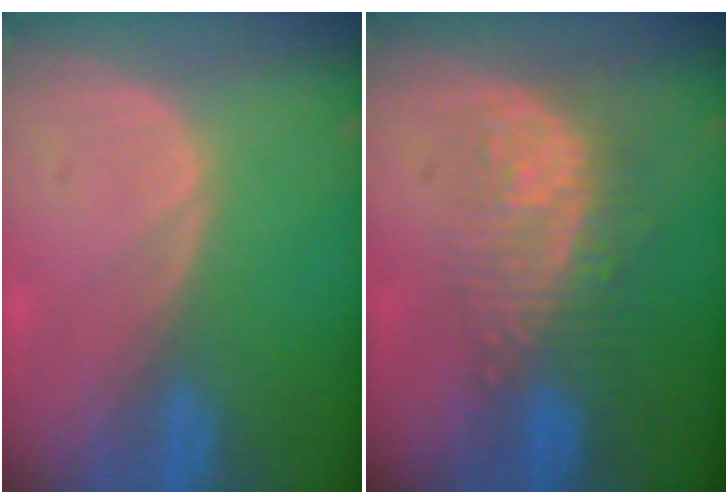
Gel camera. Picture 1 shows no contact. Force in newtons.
{"total": 9.0, "press": 8.1, "slide": 3.9}